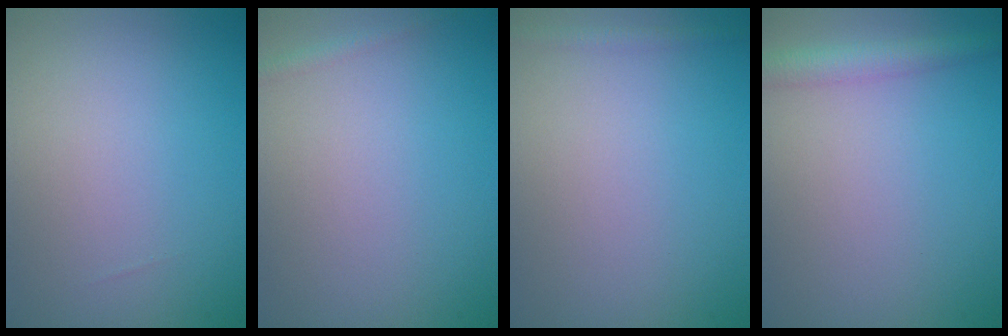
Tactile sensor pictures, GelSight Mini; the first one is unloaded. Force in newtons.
{"total": 0.8, "press": 0.8, "slide": 0.0}
{"total": 1.0, "press": 1.0, "slide": 0.1}
{"total": 2.6, "press": 2.6, "slide": 0.1}